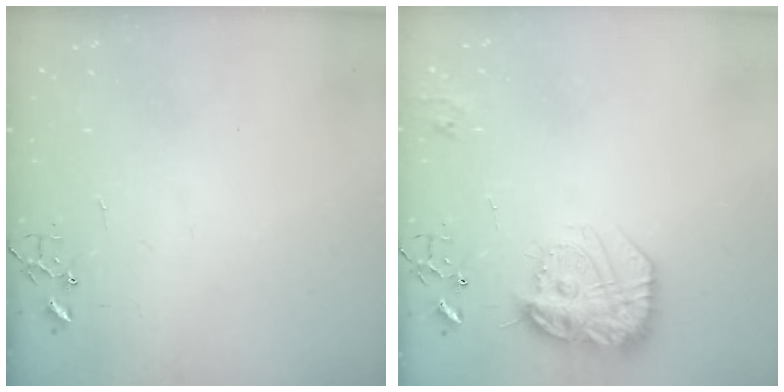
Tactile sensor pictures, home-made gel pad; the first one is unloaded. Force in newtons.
{"total": 18.0, "press": 18.0, "slide": 1.3}